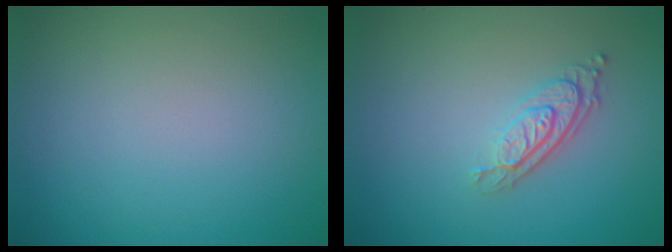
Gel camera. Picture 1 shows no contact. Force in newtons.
{"total": 3.0, "press": 2.2, "slide": 2.0}